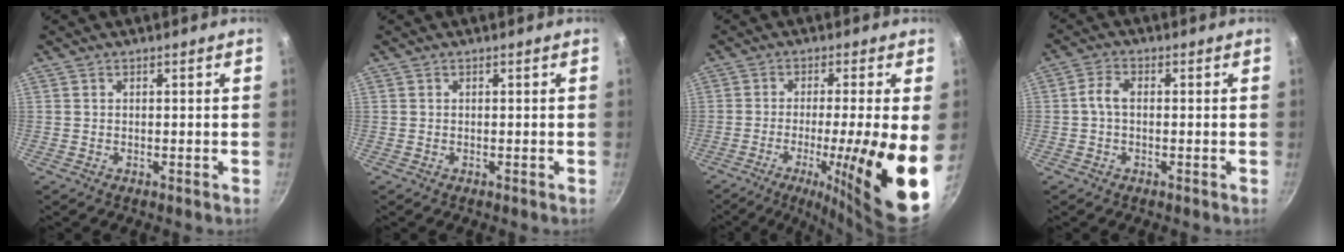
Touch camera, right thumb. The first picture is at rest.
{"total": 0.0}
{"total": 17.5, "force": [-3.5, 2.0, 17.0], "torque": [-0.246, -0.008, -0.049]}
{"total": 3.2, "force": [-0.1, 1.9, 2.6], "torque": [-0.054, 0.015, -0.008]}